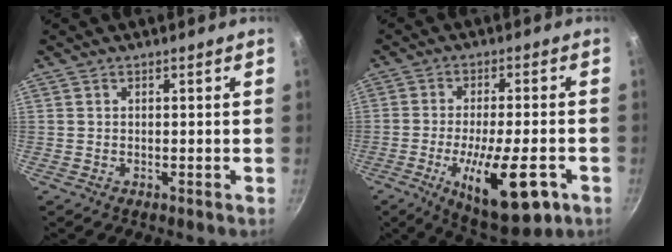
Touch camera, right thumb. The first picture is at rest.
{"total": 16.4, "force": [-6.2, 5.2, 14.2], "torque": [-0.210, 0.006, -0.091]}